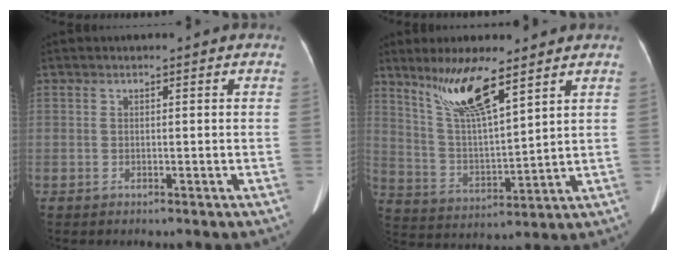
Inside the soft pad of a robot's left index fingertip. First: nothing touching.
{"total": 10.9, "force": [7.6, 1.2, 7.7], "torque": [-0.158, -0.003, 0.152]}